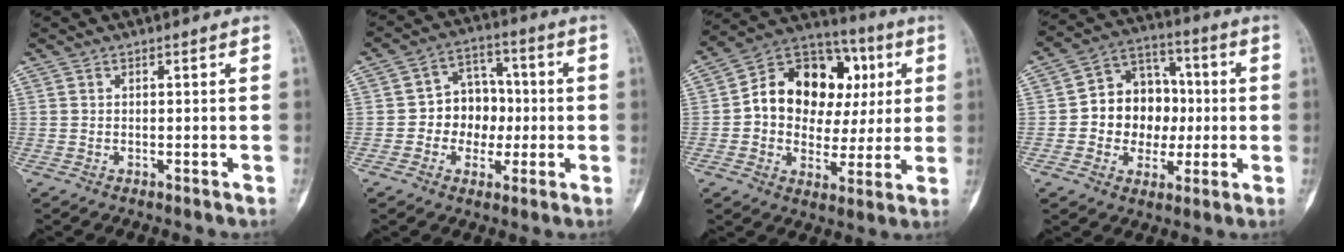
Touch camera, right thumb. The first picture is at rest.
{"total": 9.5, "force": [-0.9, 7.9, 5.2], "torque": [-0.024, 0.029, -0.022]}
{"total": 19.5, "force": [3.2, 14.8, 12.4], "torque": [-0.136, 0.036, 0.053]}
{"total": 13.4, "force": [-0.5, 11.2, 7.3], "torque": [-0.054, 0.032, -0.010]}